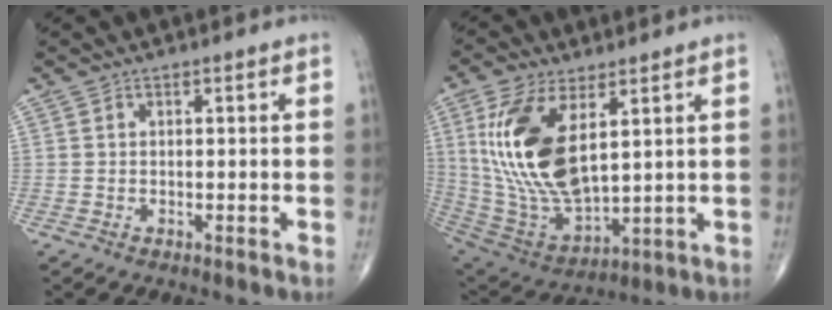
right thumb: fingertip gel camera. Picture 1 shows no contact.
{"total": 19.5, "force": [5.5, 9.2, 16.2], "torque": [-0.322, -0.028, 0.120]}